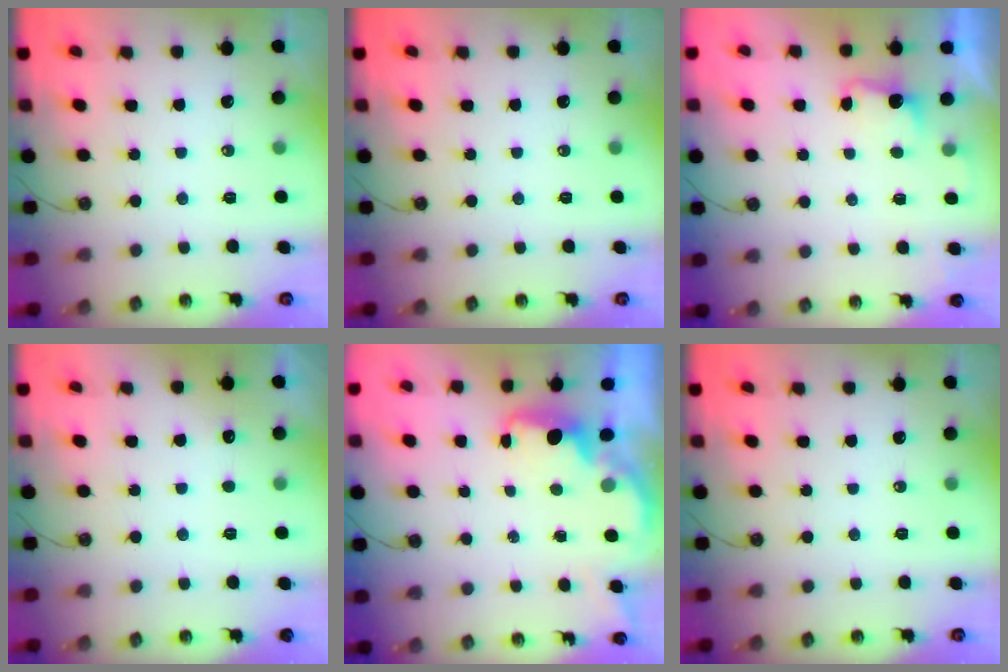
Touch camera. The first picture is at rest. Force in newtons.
{"total": 0.0}
{"total": 2.5, "press": 2.3, "slide": 0.9}
{"total": 2.4, "press": 2.2, "slide": 1.0}
{"total": 1.8, "press": 1.7, "slide": 0.7}
{"total": 0.0}